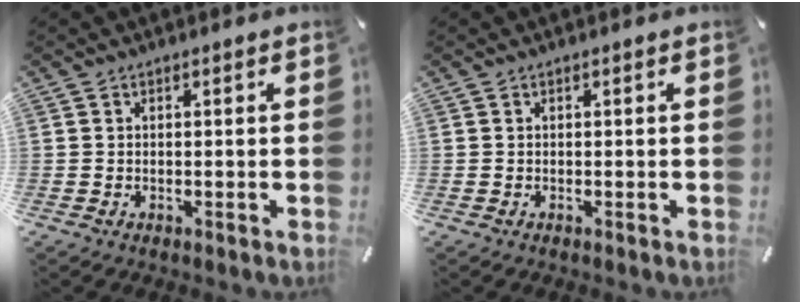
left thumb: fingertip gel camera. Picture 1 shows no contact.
{"total": 0.0}